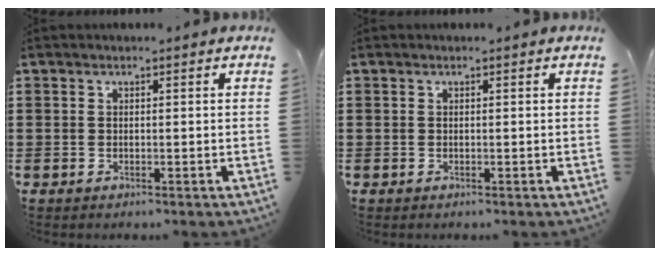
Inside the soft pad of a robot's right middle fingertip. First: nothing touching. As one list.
[{"total": 0.0}]